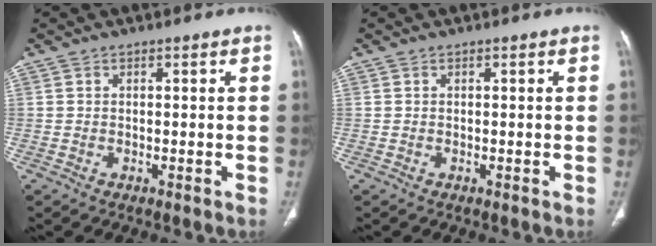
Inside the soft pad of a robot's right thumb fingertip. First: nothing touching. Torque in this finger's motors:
{"motor_torque": [0.00, 0.00, 0.01, 0.01, 0.00]}